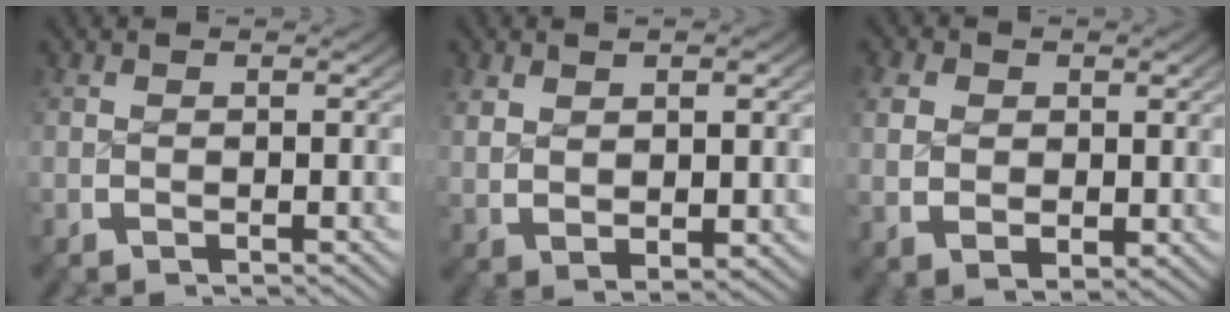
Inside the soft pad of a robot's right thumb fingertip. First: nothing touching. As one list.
[{"total": 3.8, "force": [1.3, 2.3, 2.8], "torque": [-0.050, -0.006, 0.035]}, {"total": 4.4, "force": [0.6, 3.4, 2.7], "torque": [-0.056, -0.020, 0.026]}]